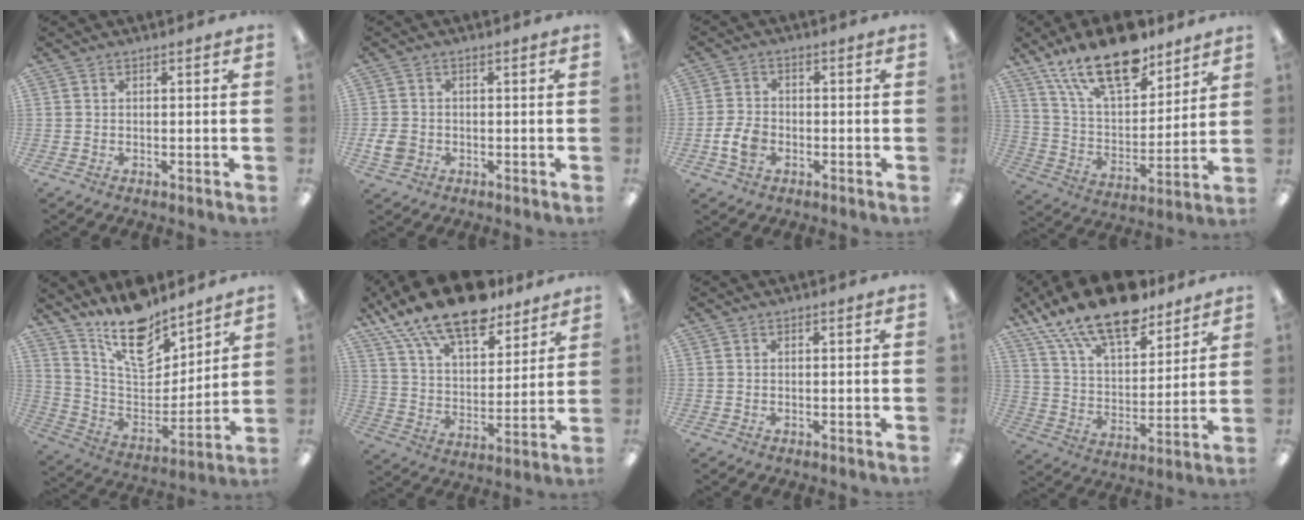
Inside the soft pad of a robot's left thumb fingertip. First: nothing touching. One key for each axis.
{"total": 3.9, "fx": -0.6, "fy": 3.3, "fz": 1.9, "tx": -0.036, "ty": -0.002, "tz": -0.013}
{"total": 5.7, "fx": -1.9, "fy": 4.0, "fz": 3.5, "tx": -0.076, "ty": 0.007, "tz": -0.035}
{"total": 20.9, "fx": 14.6, "fy": 9.0, "fz": 11.9, "tx": -0.214, "ty": -0.067, "tz": 0.256}
{"total": 17.6, "fx": 13.3, "fy": 7.9, "fz": 8.4, "tx": -0.151, "ty": -0.088, "tz": 0.238}
{"total": 17.5, "fx": 13.7, "fy": 6.4, "fz": 8.7, "tx": -0.162, "ty": -0.077, "tz": 0.240}
{"total": 0.0}
{"total": 19.0, "fx": 14.4, "fy": 7.1, "fz": 10.3, "tx": -0.187, "ty": -0.083, "tz": 0.253}